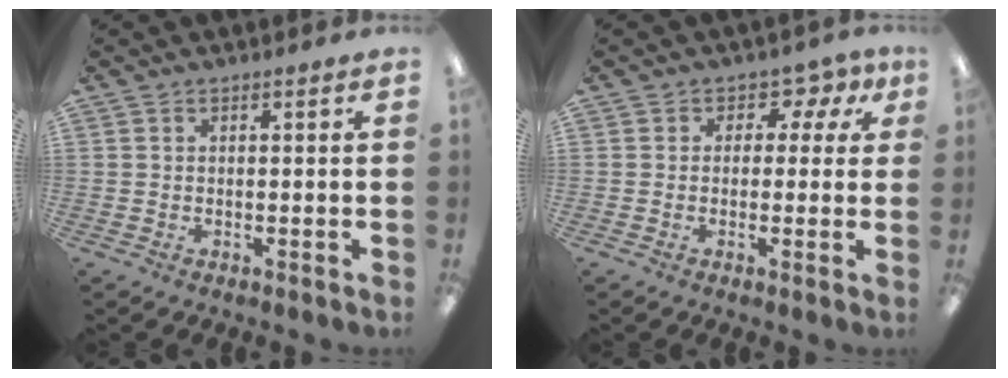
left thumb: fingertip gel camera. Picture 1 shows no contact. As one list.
[{"total": 4.0, "force": [0.8, 3.4, 1.9], "torque": [-0.030, 0.002, 0.010]}]